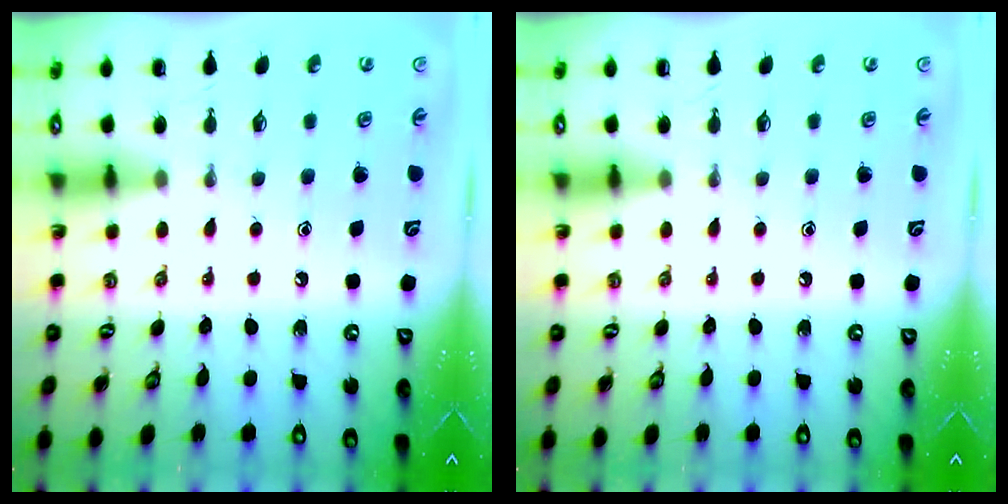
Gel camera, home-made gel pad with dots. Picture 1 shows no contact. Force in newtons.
{"total": 0.0}